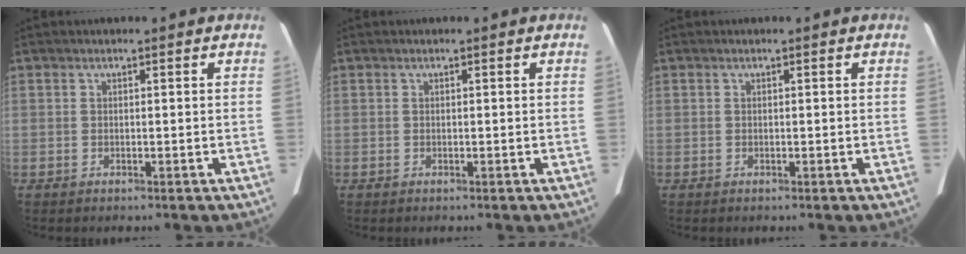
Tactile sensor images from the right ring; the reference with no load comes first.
{"total": 0.0}
{"total": 0.0}